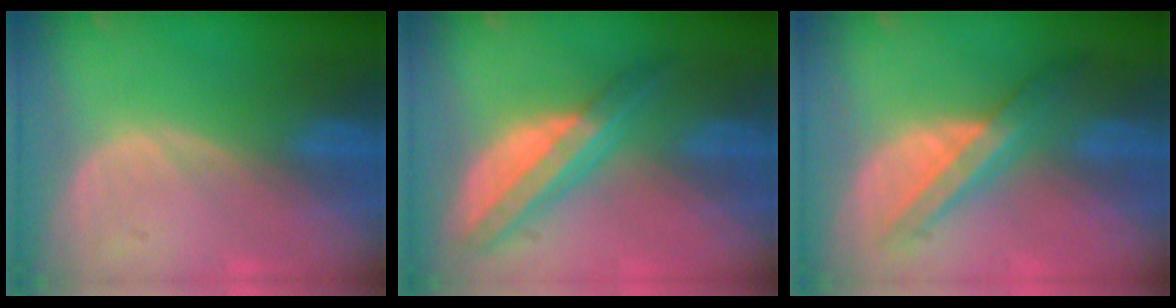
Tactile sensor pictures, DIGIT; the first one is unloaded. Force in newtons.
{"total": 7.5, "press": 6.3, "slide": 4.0}
{"total": 7.1, "press": 6.0, "slide": 3.9}